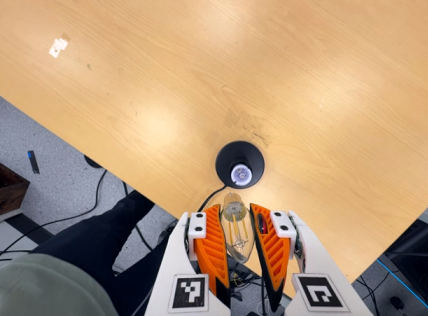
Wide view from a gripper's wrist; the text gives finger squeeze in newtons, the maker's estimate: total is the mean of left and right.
{"total": 20.2, "left": 22.2, "right": 18.3}